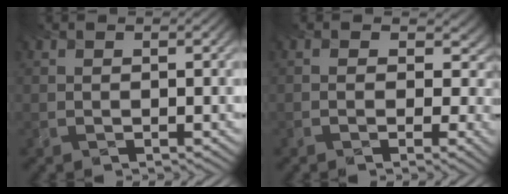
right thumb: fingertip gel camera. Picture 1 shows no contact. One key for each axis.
{"total": 6.5, "fx": 1.0, "fy": 5.0, "fz": 4.1, "tx": -0.069, "ty": -0.006, "tz": 0.020}